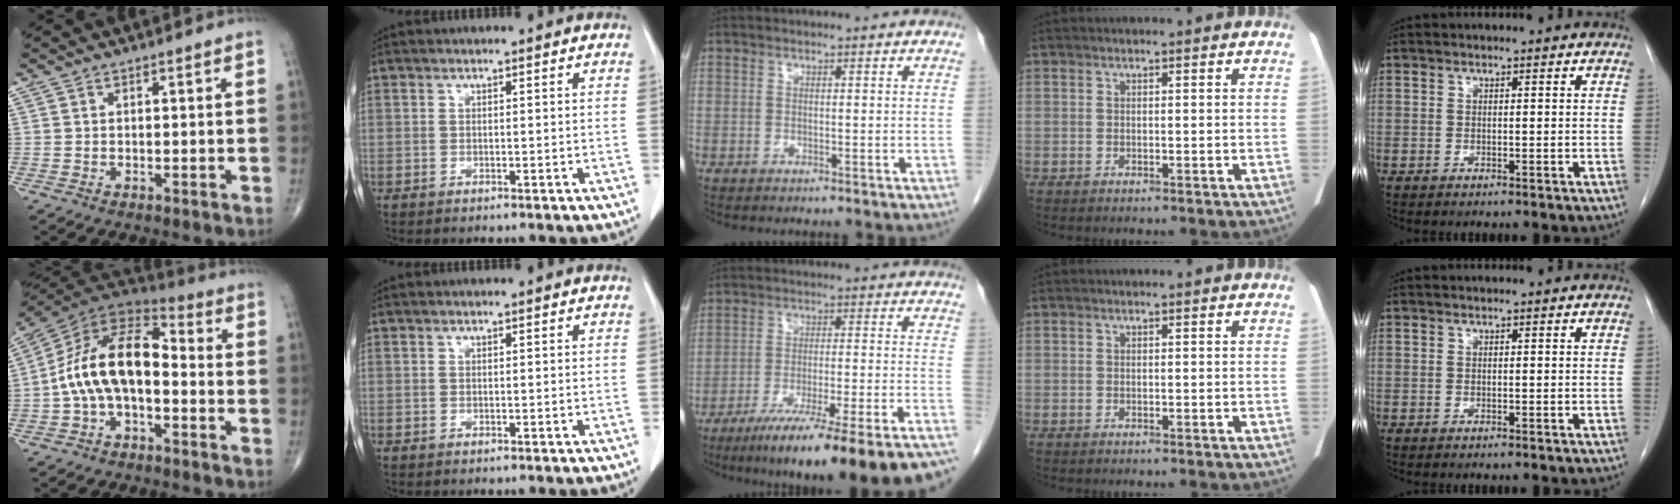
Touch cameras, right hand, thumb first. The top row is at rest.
{"thumb": {"total": 15.6, "force": [-2.0, 8.6, 12.8], "torque": [-0.220, 0.054, -0.048]}, "middle": {"total": 21.2, "force": [-17.3, 0.6, 12.2], "torque": [-0.130, -0.015, -0.260]}}